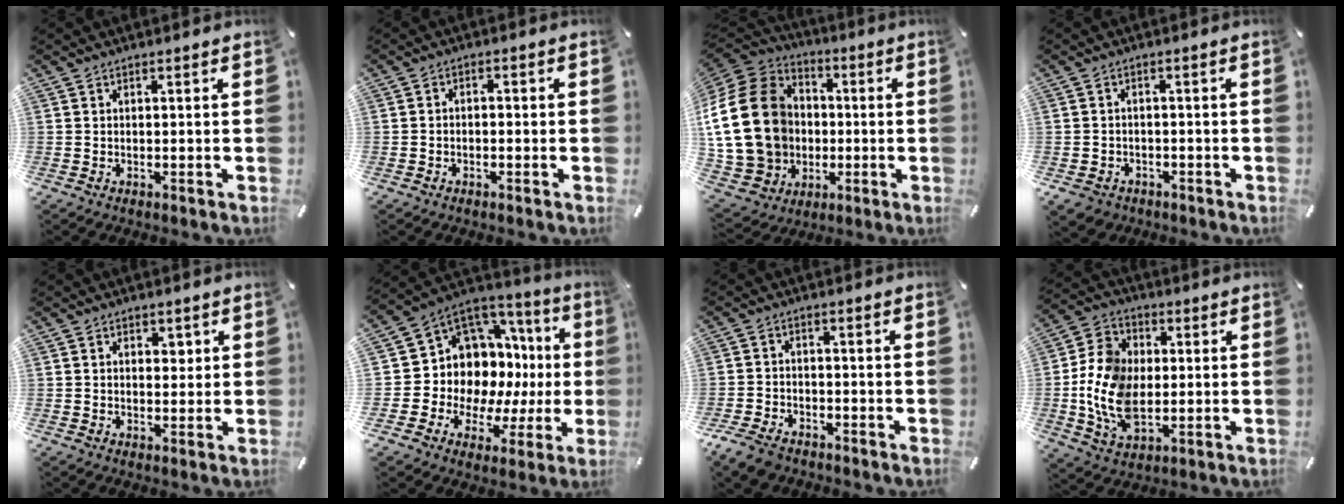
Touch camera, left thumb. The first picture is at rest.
{"total": 1.8, "force": [-1.4, 1.0, 0.7], "torque": [-0.012, 0.008, -0.029]}
{"total": 25.4, "force": [0.2, 21.0, 14.4], "torque": [-0.299, 0.011, 0.022]}
{"total": 3.6, "force": [-2.1, 2.8, 0.9], "torque": [-0.028, 0.008, -0.044]}
{"total": 2.8, "force": [0.8, 2.0, 1.7], "torque": [-0.012, -0.004, 0.007]}
{"total": 10.1, "force": [3.4, 8.9, 3.3], "torque": [-0.058, -0.080, 0.076]}
{"total": 5.0, "force": [-3.8, 2.7, 1.8], "torque": [-0.052, 0.013, -0.077]}
{"total": 13.6, "force": [-1.1, 10.1, 9.1], "torque": [-0.224, 0.010, -0.019]}